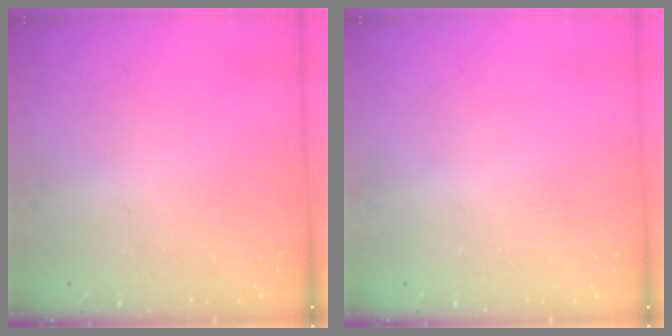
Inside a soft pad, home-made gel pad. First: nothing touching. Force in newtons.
{"total": 0.0}